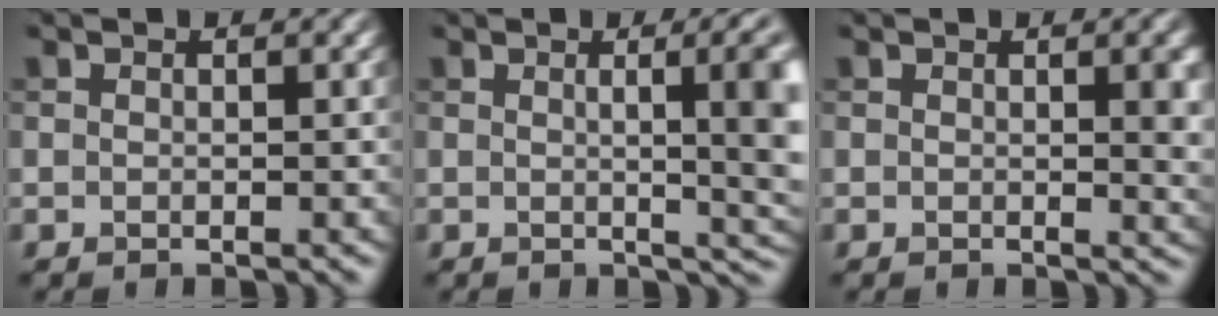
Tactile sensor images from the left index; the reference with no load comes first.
{"total": 9.4, "force": [0.8, 3.4, 8.7], "torque": [-0.055, 0.015, 0.002]}
{"total": 2.9, "force": [0.5, 0.8, 2.7], "torque": [-0.027, -0.002, 0.007]}